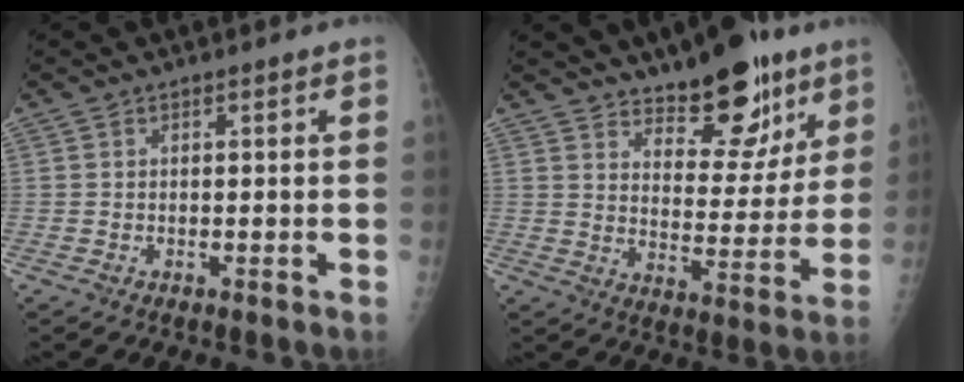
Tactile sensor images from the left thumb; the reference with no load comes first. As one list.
[{"total": 14.8, "force": [10.2, 6.5, 8.5], "torque": [-0.067, -0.070, 0.158]}]